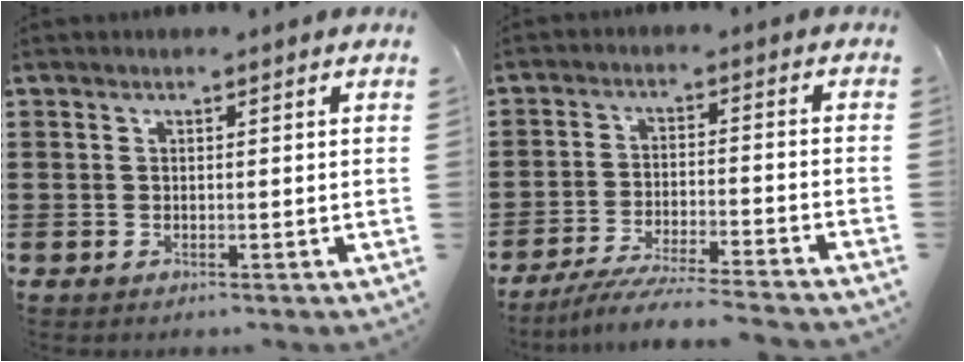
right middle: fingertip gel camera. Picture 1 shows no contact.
{"total": 5.7, "force": [-5.3, -0.4, 1.9], "torque": [-0.044, -0.019, -0.104]}